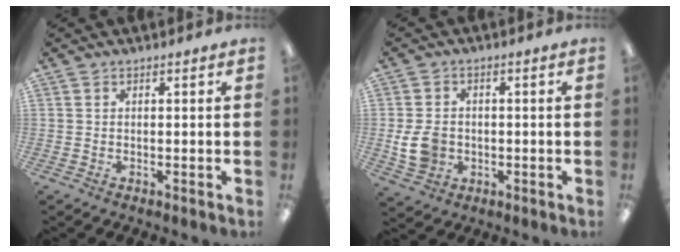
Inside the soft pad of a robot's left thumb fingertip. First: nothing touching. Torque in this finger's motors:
{"motor_torque": [0.13, 0.91, 0.29, -0.34, 0.01]}